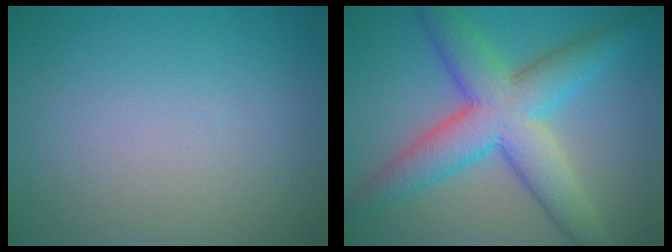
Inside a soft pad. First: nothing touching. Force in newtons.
{"total": 8.3, "press": 8.3, "slide": 0.1}